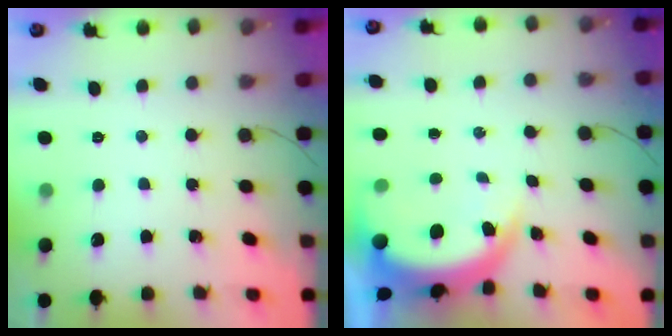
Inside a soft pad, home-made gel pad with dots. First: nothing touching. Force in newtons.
{"total": 6.6, "press": 6.6, "slide": 0.6}